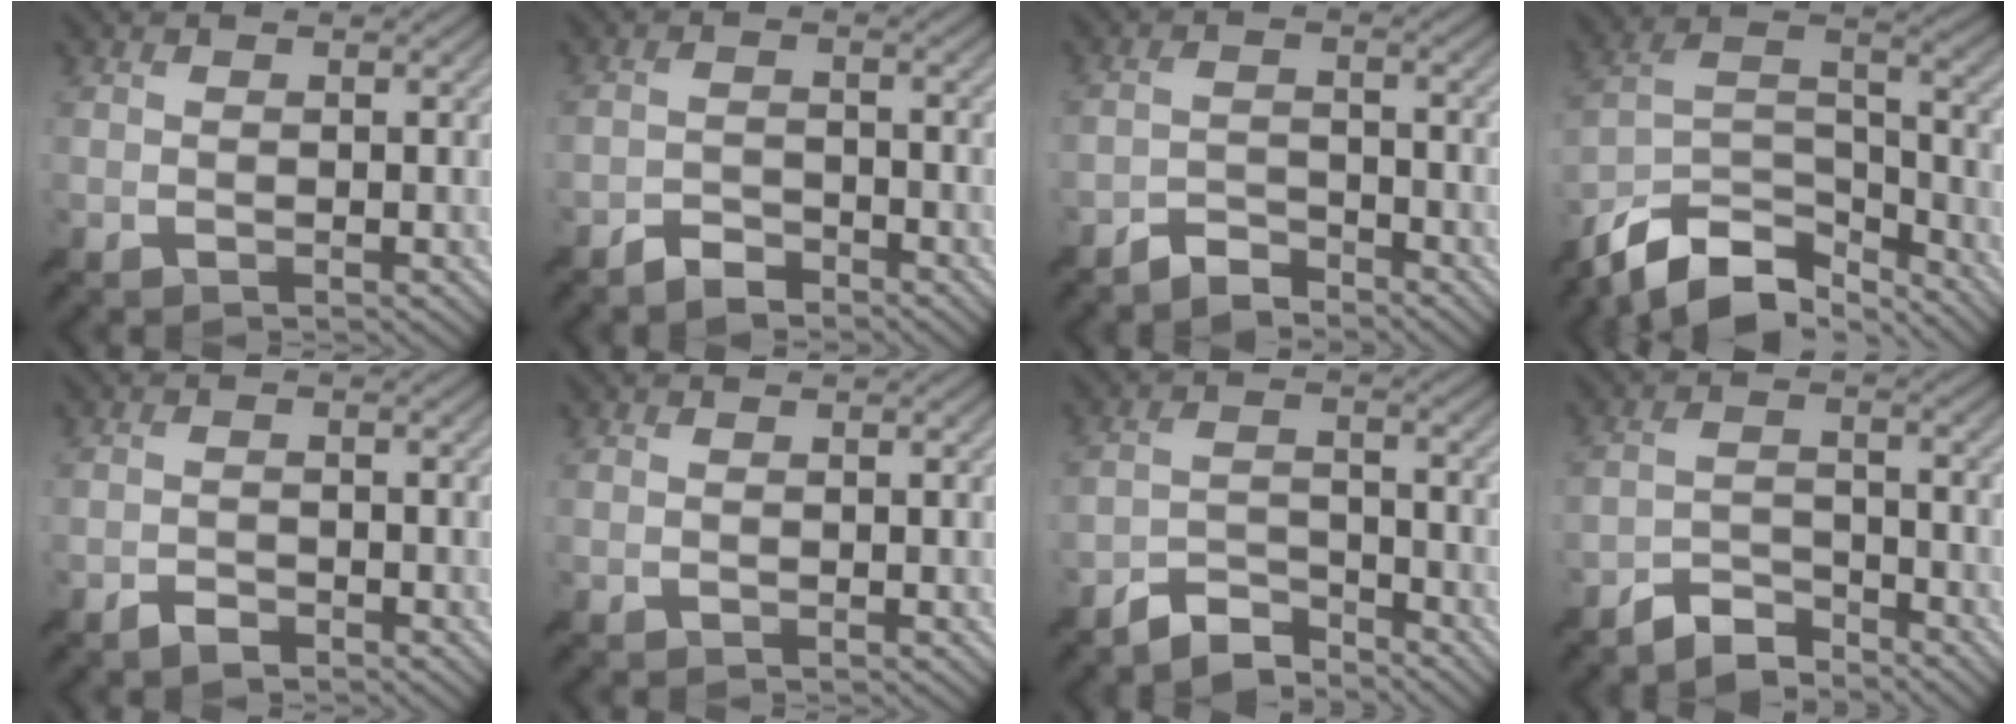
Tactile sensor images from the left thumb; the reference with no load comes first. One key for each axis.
{"total": 2.9, "fx": -2.6, "fy": 1.1, "fz": 0.8, "tx": -0.010, "ty": 0.002, "tz": -0.054}
{"total": 3.5, "fx": -3.3, "fy": 1.2, "fz": 0.8, "tx": -0.010, "ty": 0.001, "tz": -0.068}
{"total": 13.4, "fx": -10.8, "fy": 5.0, "fz": 6.1, "tx": -0.134, "ty": 0.008, "tz": -0.199}
{"total": 1.8, "fx": -1.5, "fy": 0.8, "fz": 0.6, "tx": -0.008, "ty": 0.000, "tz": -0.030}
{"total": 0.0}
{"total": 5.0, "fx": -4.6, "fy": 1.6, "fz": 1.3, "tx": -0.023, "ty": -0.002, "tz": -0.094}
{"total": 4.6, "fx": -4.2, "fy": 1.4, "fz": 1.1, "tx": -0.018, "ty": 0.000, "tz": -0.088}